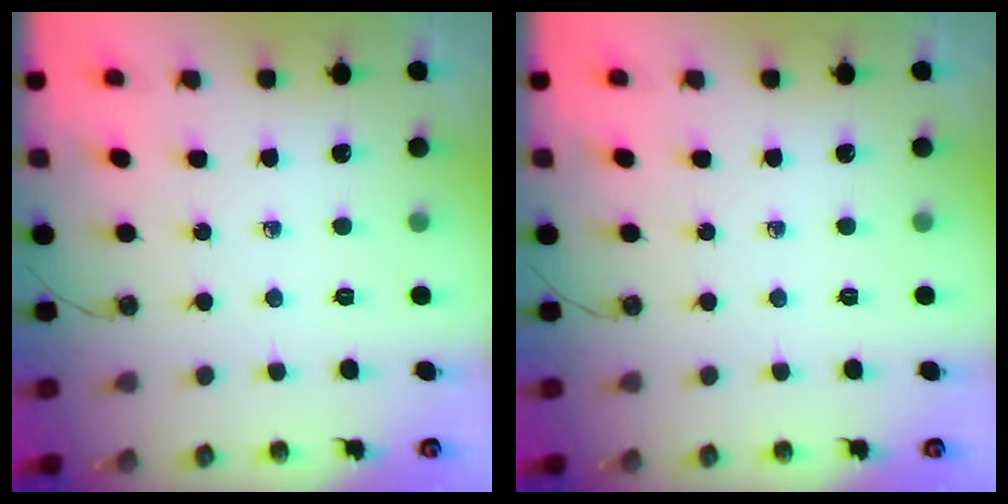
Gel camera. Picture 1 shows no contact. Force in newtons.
{"total": 0.0}